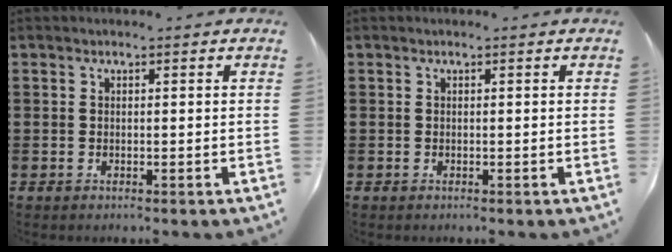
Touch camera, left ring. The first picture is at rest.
{"total": 0.0}